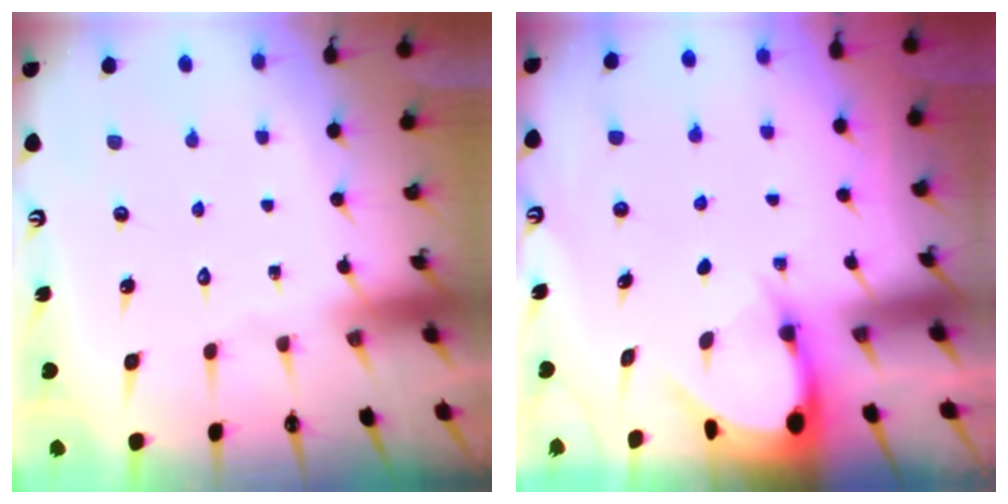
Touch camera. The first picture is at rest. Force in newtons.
{"total": 3.5, "press": 3.5, "slide": 0.2}